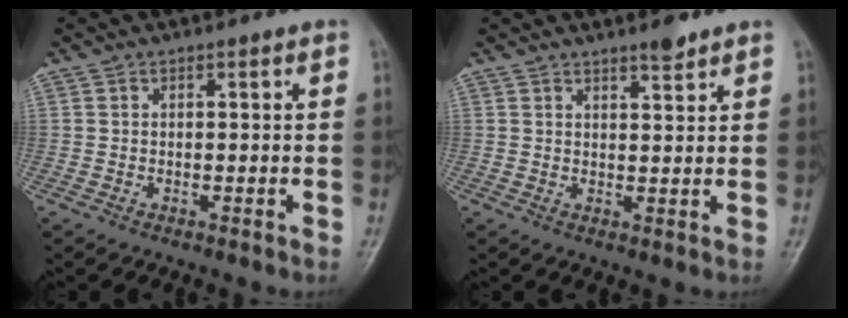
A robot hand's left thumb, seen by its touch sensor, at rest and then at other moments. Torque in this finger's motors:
{"motor_torque": [-0.30, 0.17, -0.33, -0.22, 0.07]}